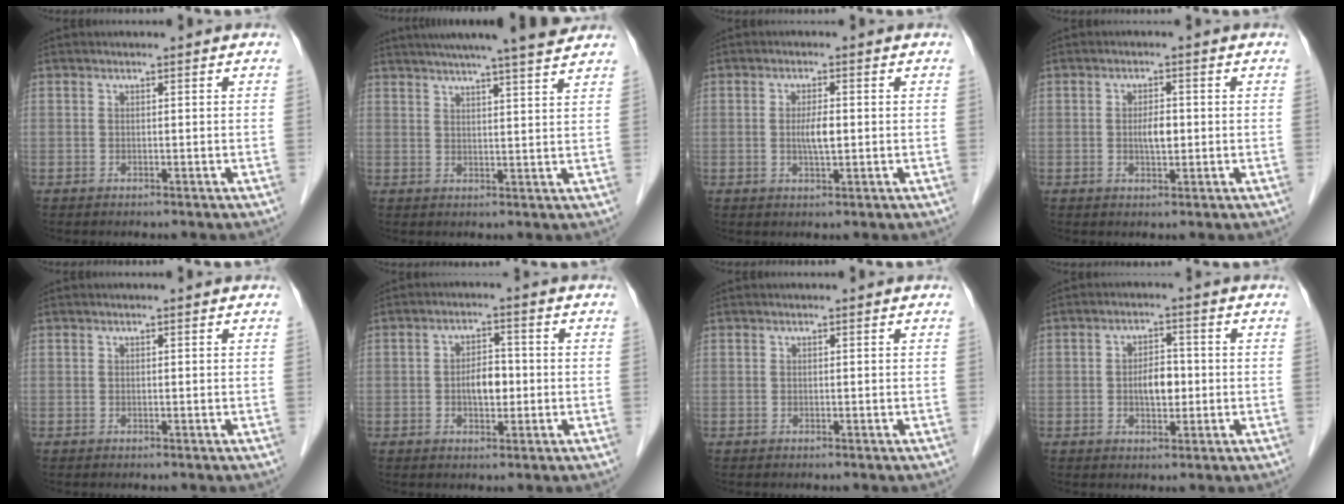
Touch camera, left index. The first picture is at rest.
{"total": 14.2, "force": [12.4, -0.1, 6.9], "torque": [-0.113, 0.018, 0.160]}
{"total": 3.0, "force": [-0.1, 0.6, 3.0], "torque": [-0.057, -0.001, 0.000]}
{"total": 2.8, "force": [-0.1, 1.1, 2.6], "torque": [-0.047, 0.001, 0.000]}
{"total": 0.0}
{"total": 4.3, "force": [-0.6, 2.2, 3.6], "torque": [-0.065, 0.007, -0.010]}
{"total": 0.0}
{"total": 4.3, "force": [-0.4, 2.3, 3.6], "torque": [-0.064, 0.006, -0.006]}